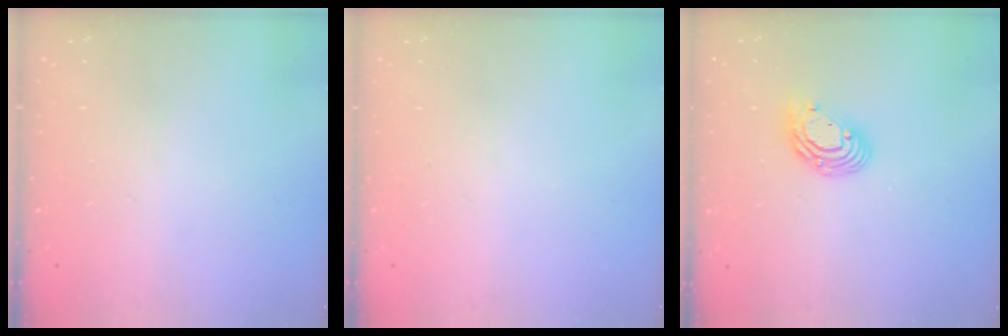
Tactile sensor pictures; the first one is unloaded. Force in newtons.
{"total": 0.0}
{"total": 9.1, "press": 9.1, "slide": 1.1}